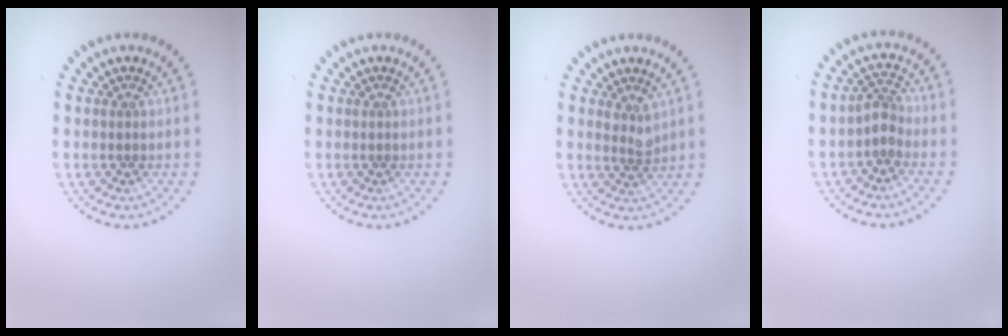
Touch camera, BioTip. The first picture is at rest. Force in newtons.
{"total": 0.0}
{"total": 1.3, "press": 1.0, "slide": 0.8}
{"total": 1.9, "press": 1.5, "slide": 1.2}